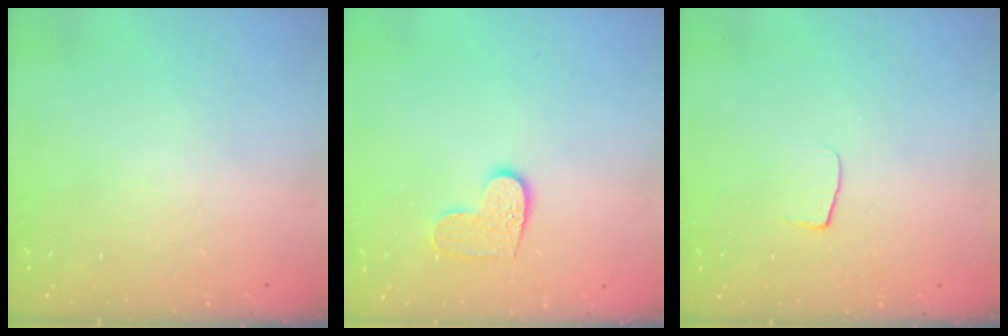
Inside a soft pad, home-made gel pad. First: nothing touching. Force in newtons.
{"total": 7.4, "press": 7.4, "slide": 0.2}
{"total": 4.2, "press": 4.1, "slide": 0.5}